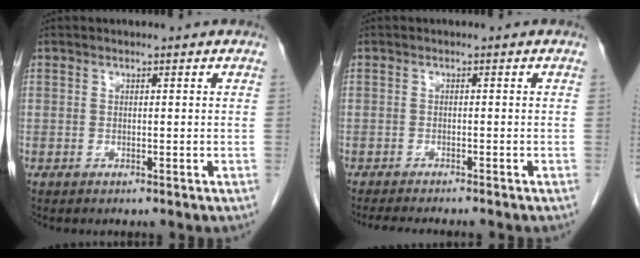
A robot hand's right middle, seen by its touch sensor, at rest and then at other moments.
{"total": 6.7, "force": [-5.9, 0.6, 3.1], "torque": [-0.034, -0.012, -0.085]}